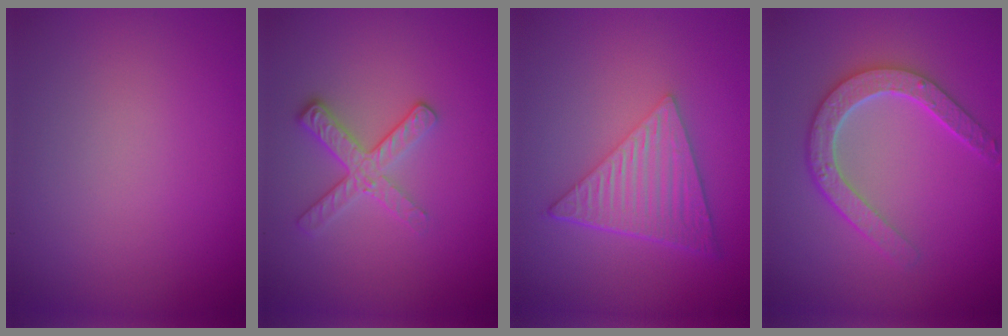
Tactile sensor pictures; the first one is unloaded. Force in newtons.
{"total": 2.7, "press": 2.4, "slide": 1.2}
{"total": 6.4, "press": 4.4, "slide": 4.7}
{"total": 4.6, "press": 3.7, "slide": 2.6}